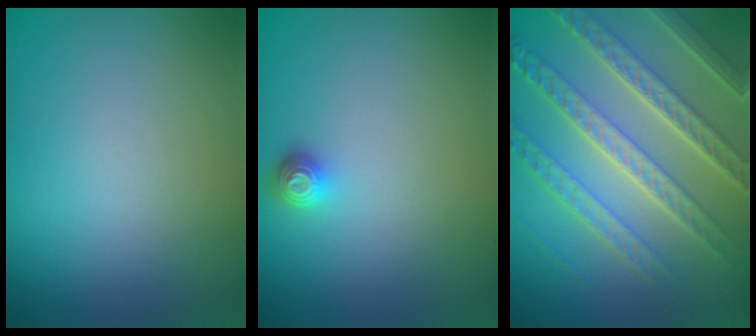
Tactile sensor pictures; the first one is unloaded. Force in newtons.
{"total": 1.3, "press": 1.1, "slide": 0.8}
{"total": 8.2, "press": 6.2, "slide": 5.4}